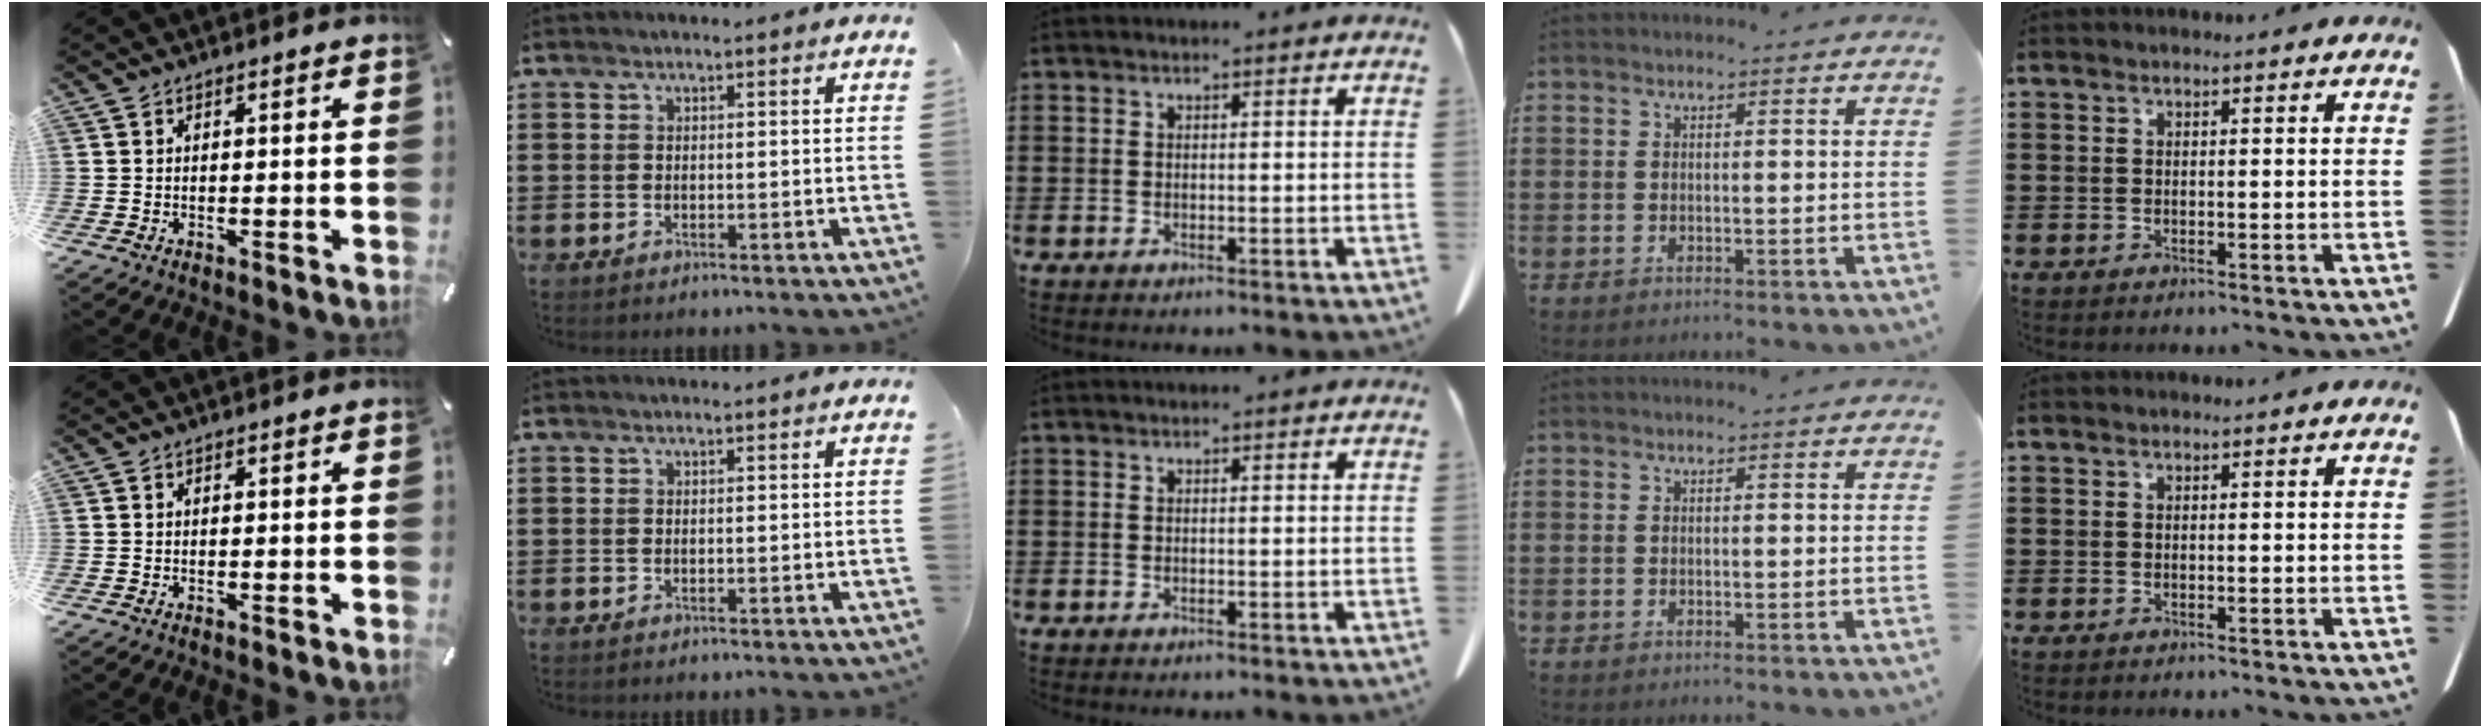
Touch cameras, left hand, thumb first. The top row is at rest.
{}